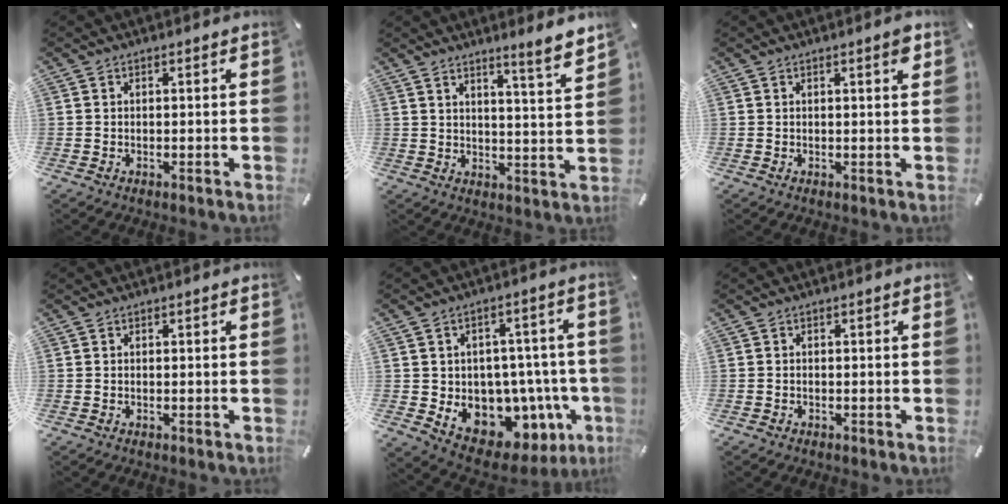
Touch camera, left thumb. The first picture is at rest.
{"total": 6.5, "force": [5.6, -0.3, 3.3], "torque": [-0.053, -0.042, 0.093]}
{"total": 1.8, "force": [0.9, 0.2, 1.5], "torque": [-0.024, -0.002, 0.012]}
{"total": 0.0}
{"total": 11.3, "force": [-4.2, 8.8, 5.7], "torque": [-0.057, -0.003, -0.051]}
{"total": 0.7, "force": [-0.5, 0.5, 0.0], "torque": [0.001, 0.003, -0.013]}